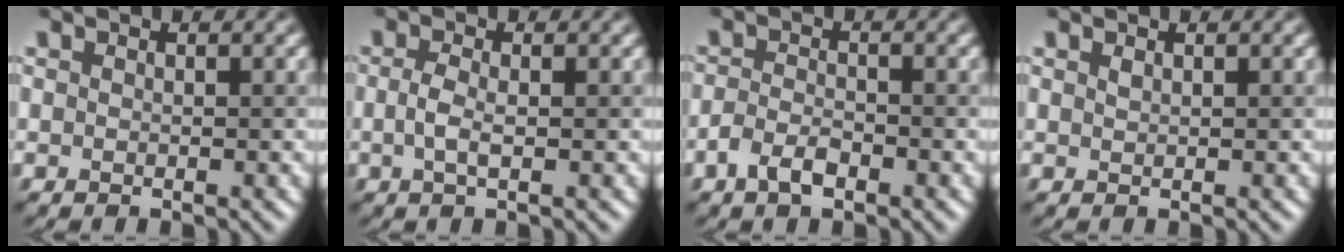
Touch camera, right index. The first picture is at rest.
{"total": 1.5, "force": [0.2, 0.6, 1.4], "torque": [-0.028, 0.006, 0.000]}
{"total": 2.0, "force": [-1.0, 1.0, 1.4], "torque": [-0.027, 0.009, -0.026]}
{"total": 0.6, "force": [0.6, 0.1, 0.0], "torque": [0.001, 0.008, 0.012]}